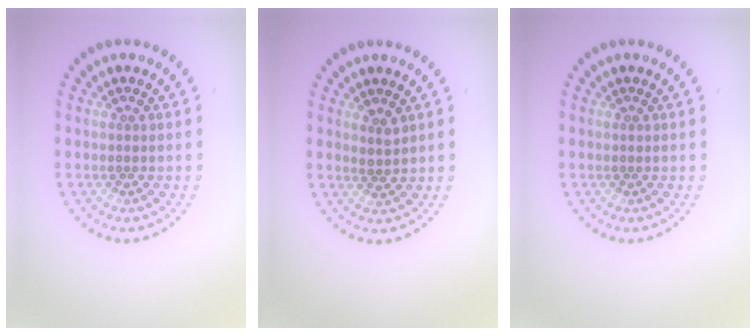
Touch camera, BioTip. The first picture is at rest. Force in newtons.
{"total": 1.4, "press": 1.1, "slide": 0.9}
{"total": 0.0}